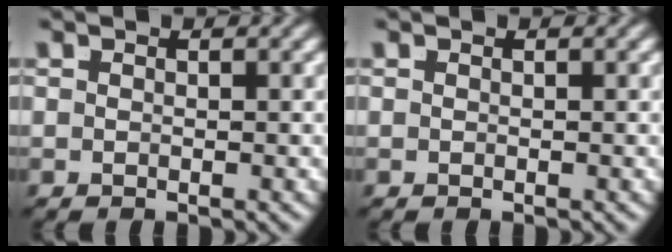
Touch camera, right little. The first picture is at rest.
{"total": 0.0}